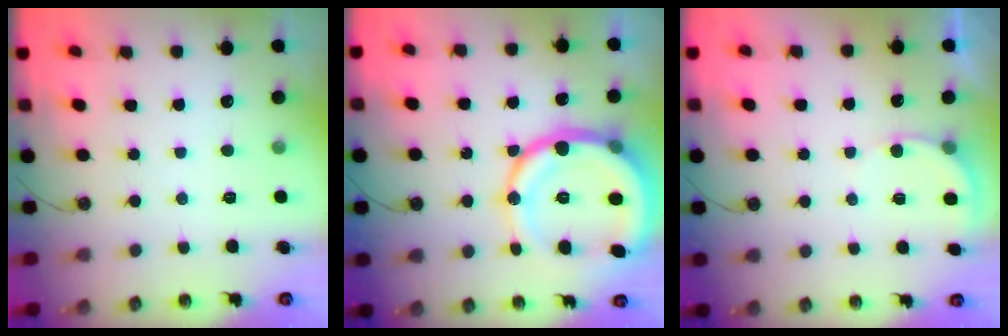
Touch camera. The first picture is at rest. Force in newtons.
{"total": 23.3, "press": 23.0, "slide": 3.8}
{"total": 3.7, "press": 3.7, "slide": 0.2}